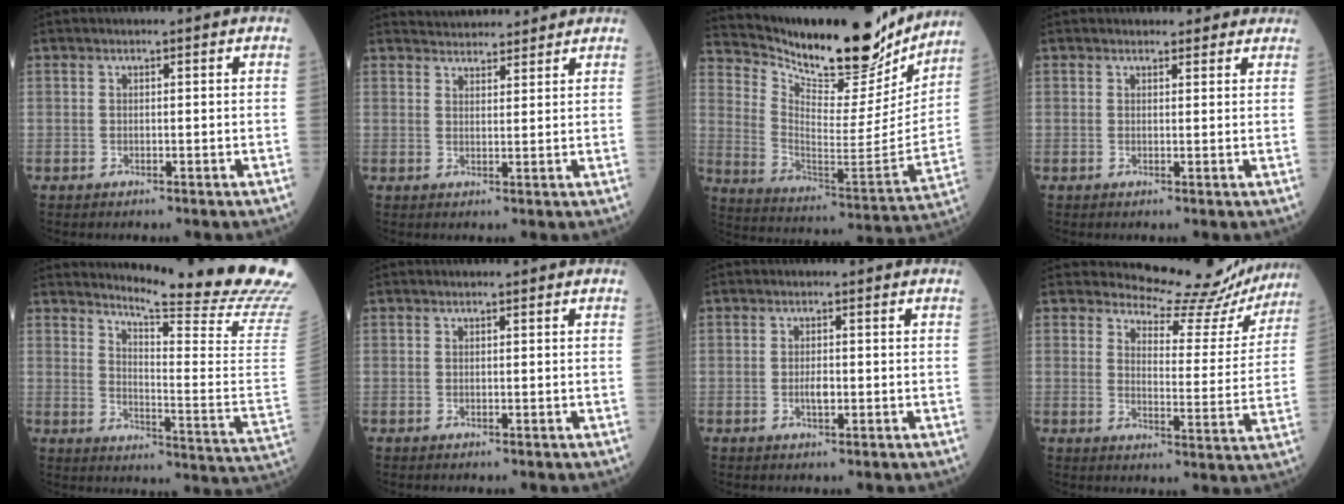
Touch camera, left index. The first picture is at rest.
{"total": 6.7, "force": [6.5, 1.4, 1.1], "torque": [-0.013, 0.024, 0.087]}
{"total": 26.0, "force": [22.7, 6.4, 10.8], "torque": [-0.179, -0.064, 0.320]}
{"total": 3.6, "force": [3.2, 1.6, 0.7], "torque": [-0.001, 0.005, 0.029]}
{"total": 22.8, "force": [21.1, -1.6, 8.5], "torque": [-0.132, -0.157, 0.249]}
{"total": 0.0}
{"total": 1.7, "force": [-0.4, 0.6, 1.5], "torque": [-0.031, 0.000, -0.006]}
{"total": 13.4, "force": [13.0, 2.9, 0.5], "torque": [0.003, -0.052, 0.142]}